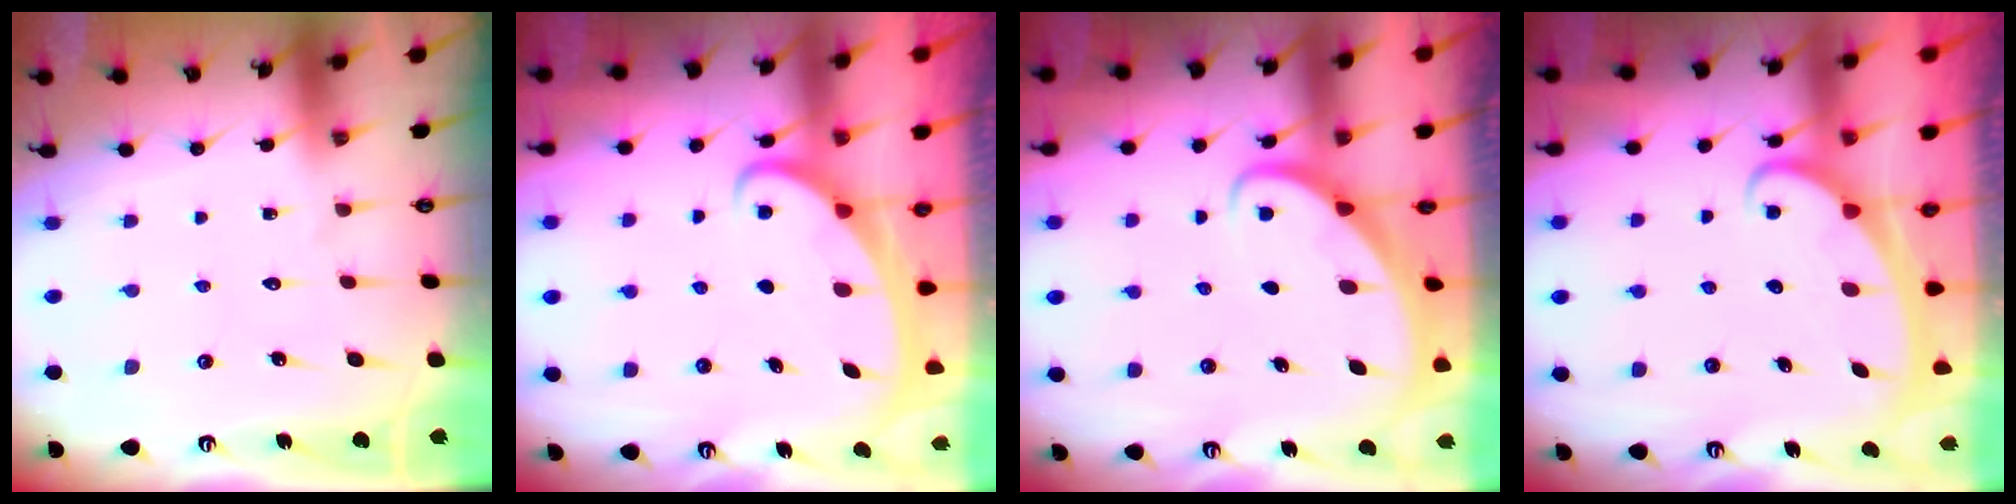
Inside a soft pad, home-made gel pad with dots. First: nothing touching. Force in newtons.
{"total": 2.2, "press": 2.2, "slide": 0.3}
{"total": 2.2, "press": 2.2, "slide": 0.2}
{"total": 2.3, "press": 2.3, "slide": 0.3}